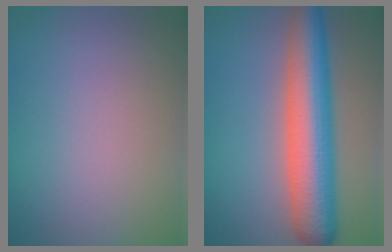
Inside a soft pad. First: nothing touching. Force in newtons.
{"total": 9.5, "press": 9.5, "slide": 0.2}